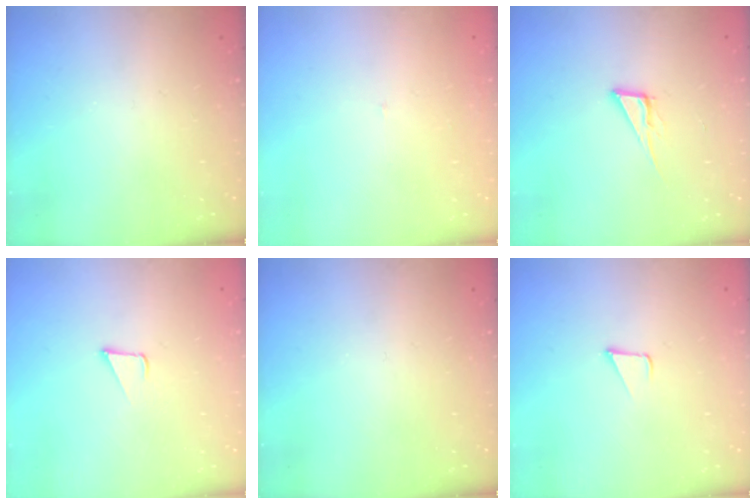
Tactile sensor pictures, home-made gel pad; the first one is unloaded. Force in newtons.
{"total": 2.0, "press": 2.0, "slide": 0.1}
{"total": 6.1, "press": 6.1, "slide": 0.4}
{"total": 2.4, "press": 2.4, "slide": 0.2}
{"total": 0.0}
{"total": 1.7, "press": 1.7, "slide": 0.1}